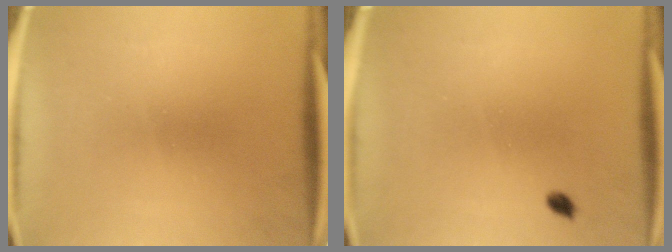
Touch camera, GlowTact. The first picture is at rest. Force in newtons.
{"total": 1.0}